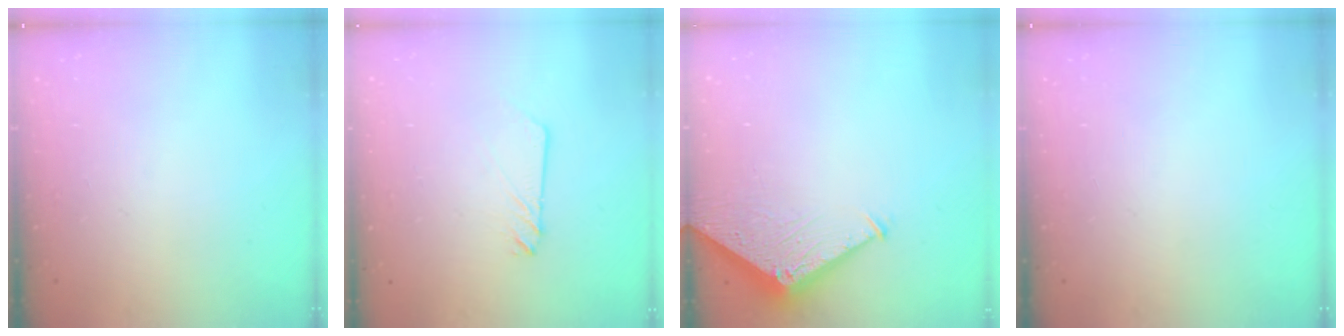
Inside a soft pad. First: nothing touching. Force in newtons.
{"total": 2.3, "press": 2.3, "slide": 0.2}
{"total": 6.5, "press": 6.4, "slide": 0.5}
{"total": 0.0}